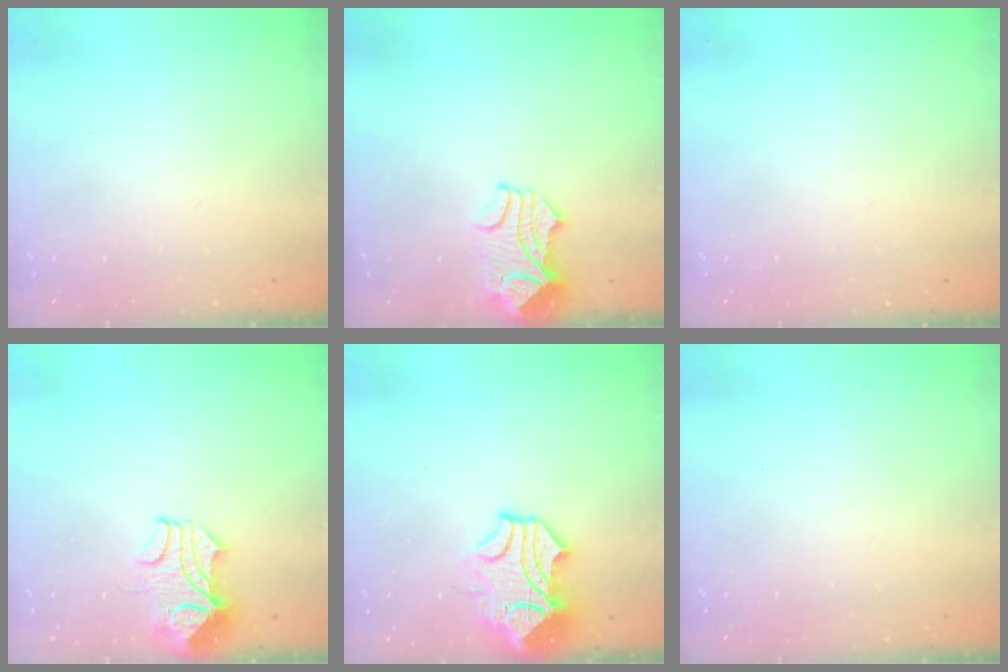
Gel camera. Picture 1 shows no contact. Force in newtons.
{"total": 1.9, "press": 1.7, "slide": 1.0}
{"total": 0.0}
{"total": 2.2, "press": 2.0, "slide": 0.9}
{"total": 4.2, "press": 4.1, "slide": 1.2}
{"total": 0.0}